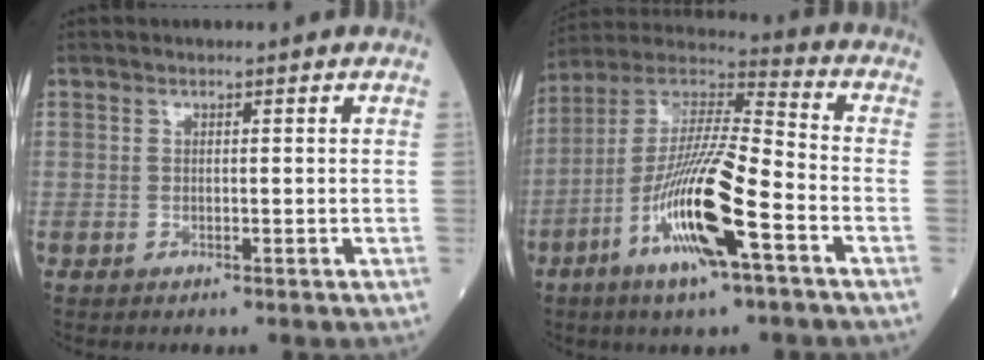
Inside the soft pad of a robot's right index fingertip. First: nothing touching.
{"total": 17.1, "force": [-6.7, 1.9, 15.6], "torque": [-0.311, -0.011, -0.127]}